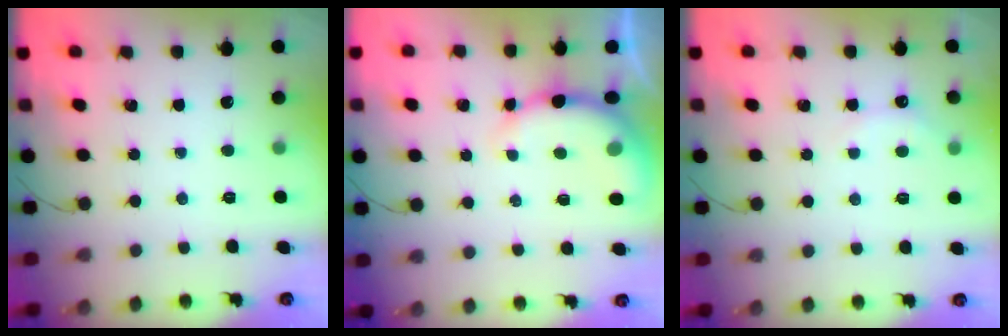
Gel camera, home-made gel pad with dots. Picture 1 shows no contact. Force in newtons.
{"total": 8.4, "press": 8.3, "slide": 1.7}
{"total": 4.4, "press": 4.4, "slide": 0.7}